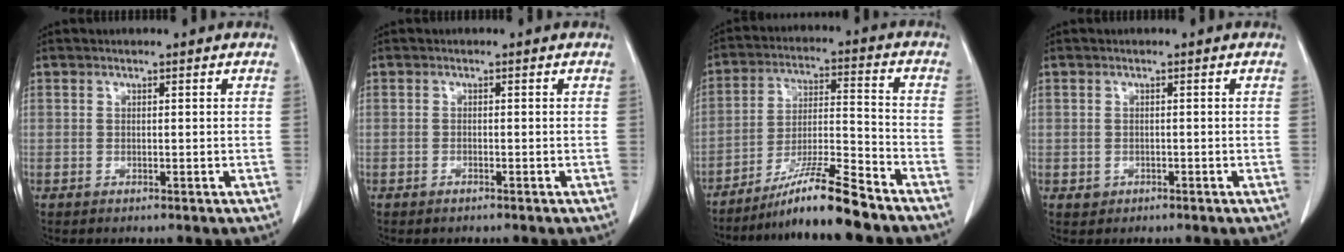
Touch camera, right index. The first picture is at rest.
{"total": 0.7, "force": [-0.6, 0.2, 0.3], "torque": [-0.012, -0.002, -0.008]}
{"total": 11.7, "force": [-9.4, -0.5, 6.9], "torque": [-0.124, -0.012, -0.167]}
{"total": 1.3, "force": [-0.5, 1.2, 0.1], "torque": [-0.003, 0.004, -0.006]}